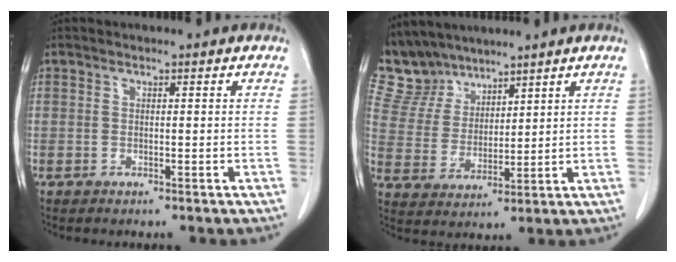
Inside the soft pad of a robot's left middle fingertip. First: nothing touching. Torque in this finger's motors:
{"motor_torque": [0.98, -0.99, 0.05, -0.03]}